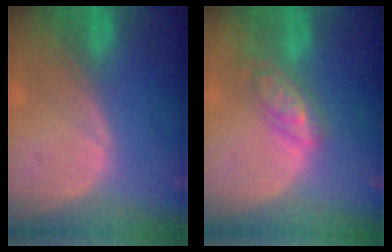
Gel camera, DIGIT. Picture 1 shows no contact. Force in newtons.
{"total": 5.9, "press": 5.2, "slide": 2.9}